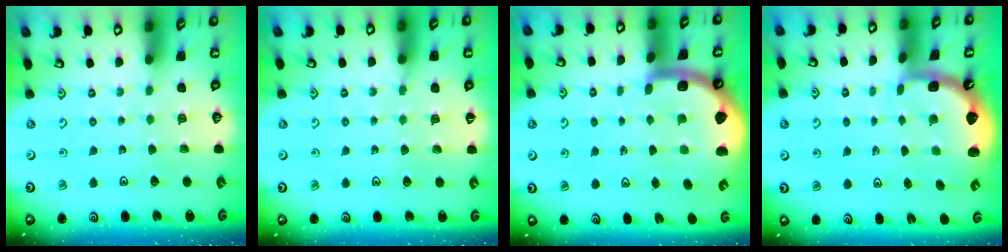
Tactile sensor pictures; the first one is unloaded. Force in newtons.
{"total": 3.6, "press": 3.5, "slide": 0.4}
{"total": 6.0, "press": 5.4, "slide": 2.7}
{"total": 2.4, "press": 1.7, "slide": 1.6}